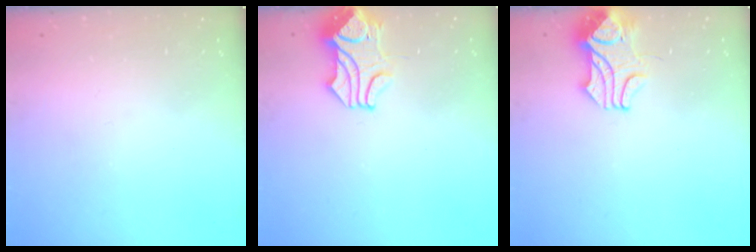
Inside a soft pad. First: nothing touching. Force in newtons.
{"total": 1.0, "press": 0.7, "slide": 0.7}
{"total": 2.4, "press": 2.2, "slide": 1.0}